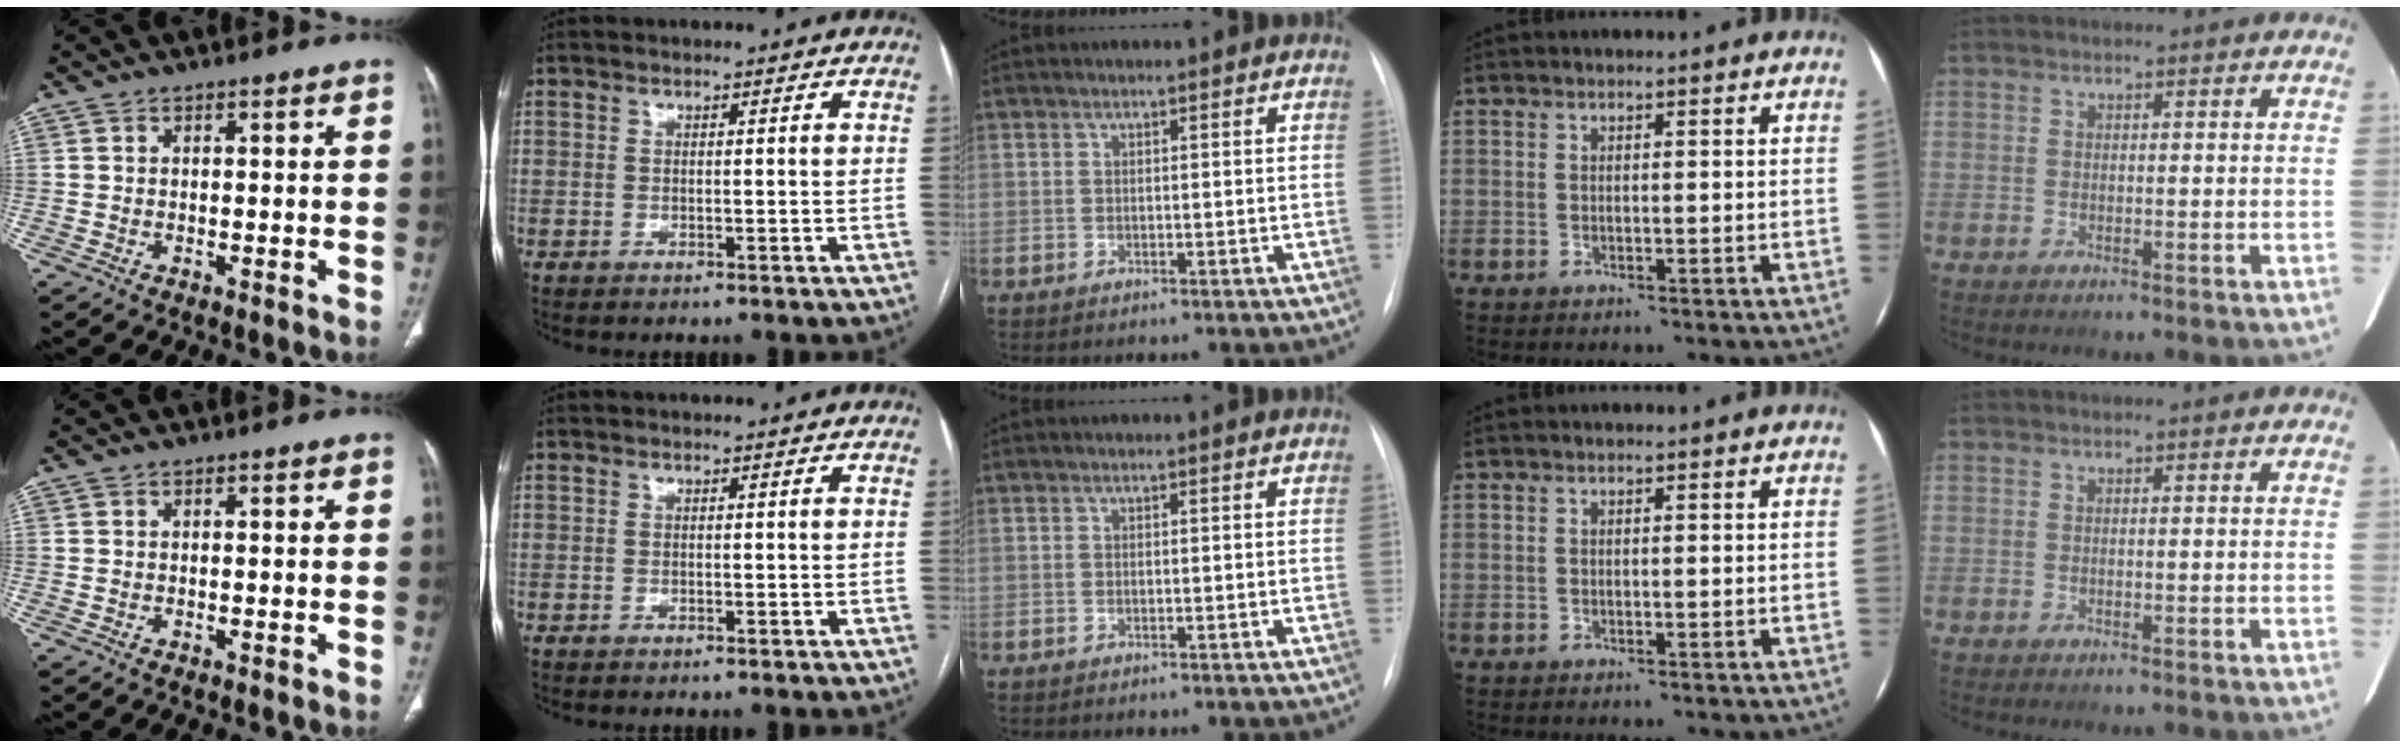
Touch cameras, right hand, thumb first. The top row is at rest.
{}